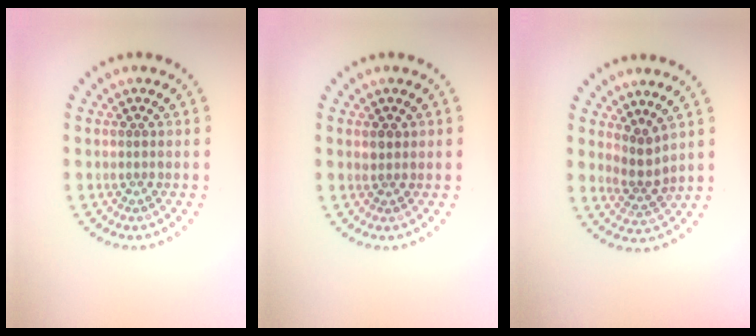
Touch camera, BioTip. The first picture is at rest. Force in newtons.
{"total": 1.0, "press": 0.8, "slide": 0.5}
{"total": 2.3, "press": 1.6, "slide": 1.7}